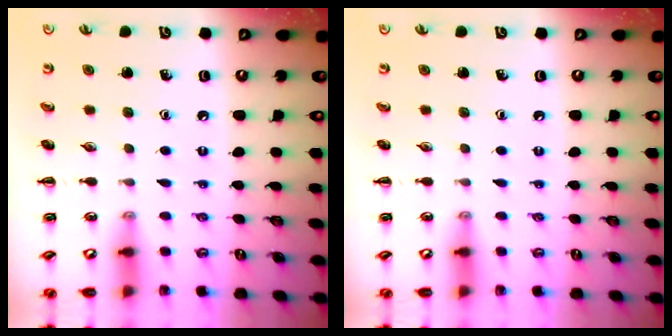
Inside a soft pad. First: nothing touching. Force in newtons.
{"total": 0.0}